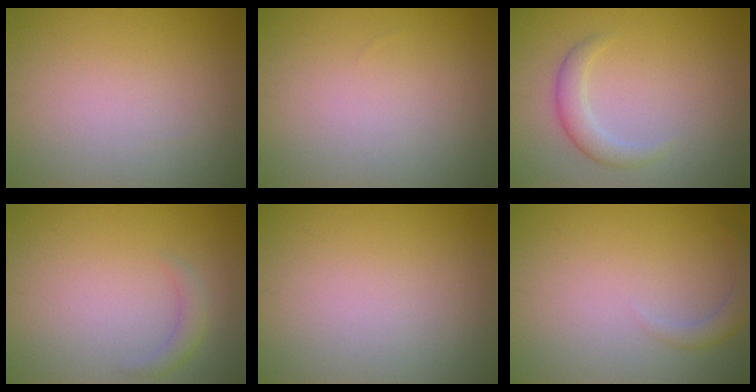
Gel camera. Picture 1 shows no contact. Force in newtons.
{"total": 0.0}
{"total": 2.2, "press": 2.2, "slide": 0.1}
{"total": 1.3, "press": 1.3, "slide": 0.1}
{"total": 0.0}
{"total": 1.5, "press": 1.5, "slide": 0.1}